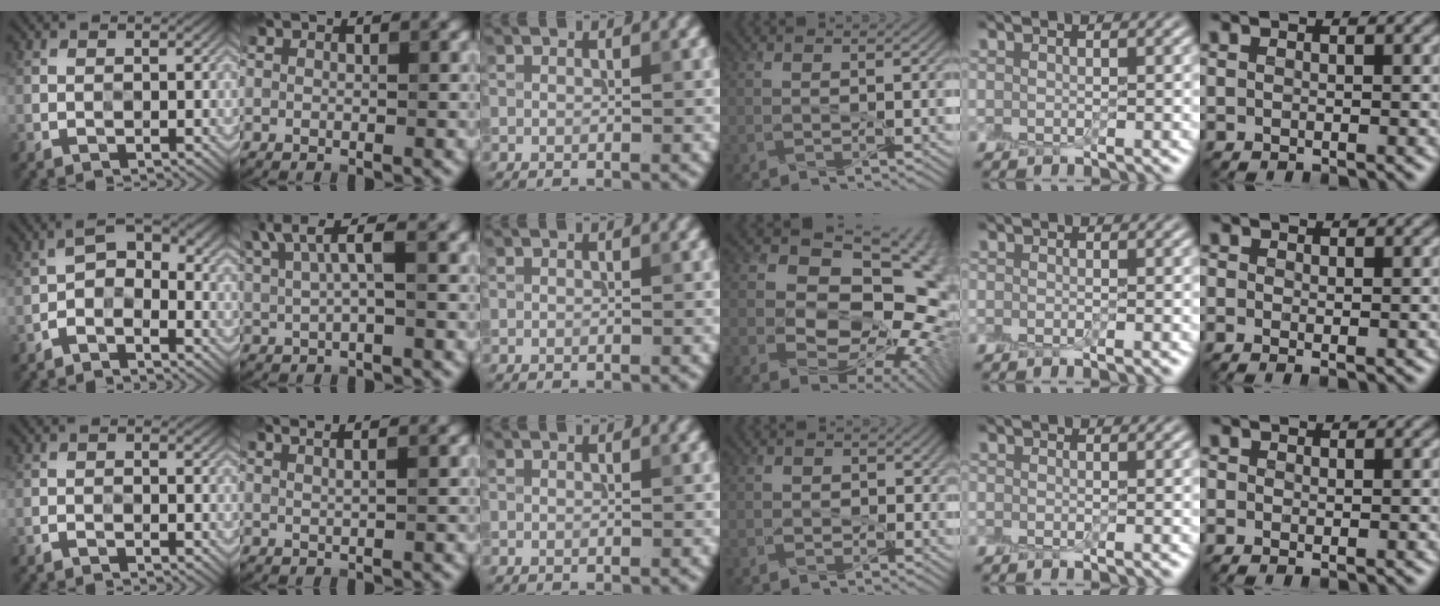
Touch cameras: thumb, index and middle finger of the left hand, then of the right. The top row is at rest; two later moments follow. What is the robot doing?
{"motion": "peel", "object": "aluminum foil"}